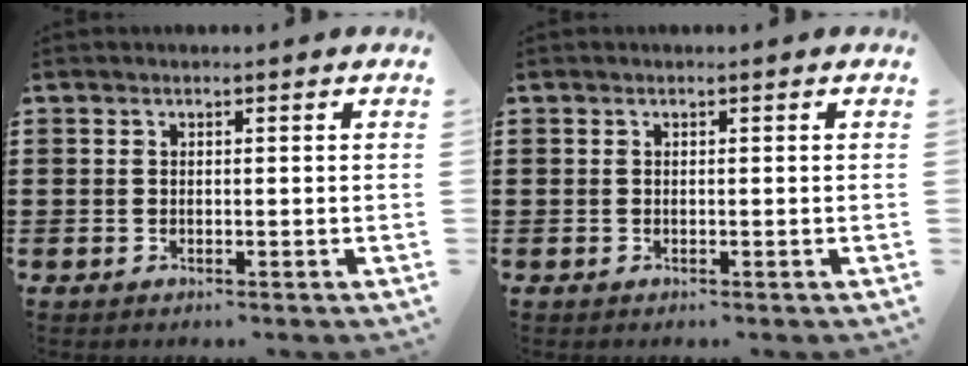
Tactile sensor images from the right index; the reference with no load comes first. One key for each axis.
{"total": 0.0}